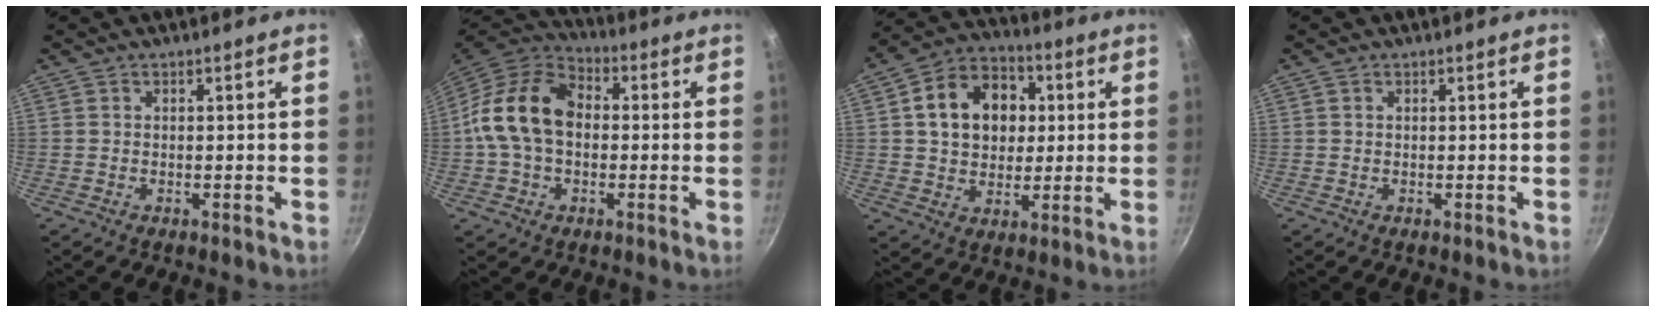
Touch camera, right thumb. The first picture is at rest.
{"total": 15.2, "force": [0.4, 10.7, 10.7], "torque": [-0.172, 0.033, -0.011]}
{"total": 15.1, "force": [3.0, 11.7, 9.2], "torque": [-0.122, 0.020, 0.040]}
{"total": 0.5, "force": [0.3, 0.4, 0.3], "torque": [-0.005, 0.002, 0.004]}